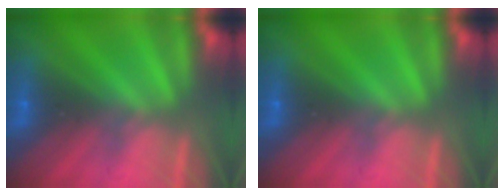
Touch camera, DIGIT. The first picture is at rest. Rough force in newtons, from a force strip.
{"total": 0.0}